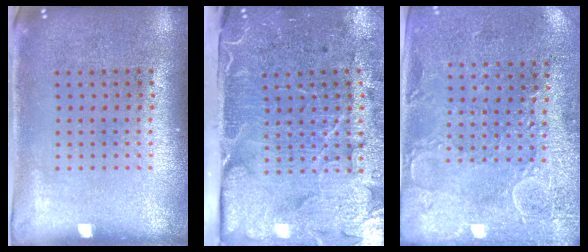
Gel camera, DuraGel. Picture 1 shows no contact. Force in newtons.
{"total": 5.0, "press": 4.0, "slide": 3.0}
{"total": 2.8, "press": 2.5, "slide": 1.2}